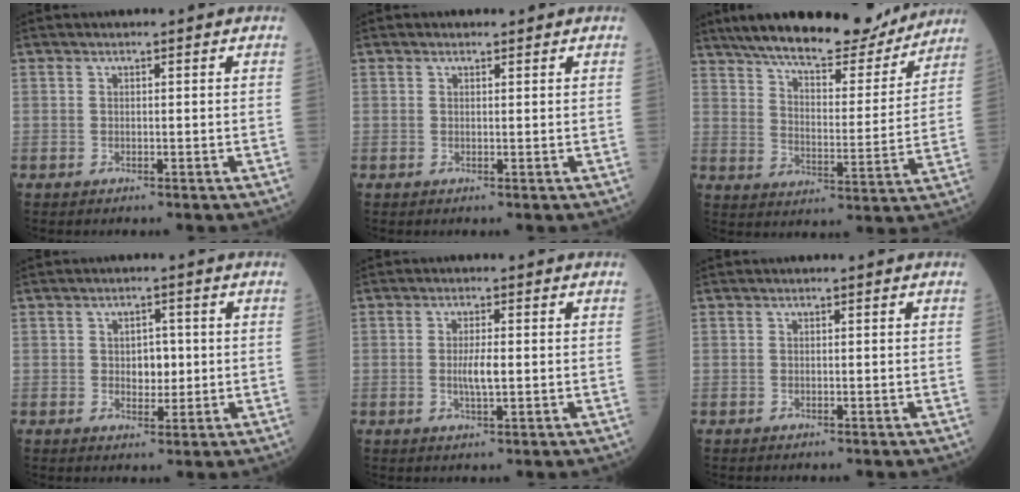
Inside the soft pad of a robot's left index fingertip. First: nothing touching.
{"total": 0.6, "force": [0.5, 0.3, 0.0], "torque": [-0.005, -0.004, 0.003]}
{"total": 20.5, "force": [17.8, 4.7, 8.9], "torque": [-0.139, -0.003, 0.252]}
{"total": 3.2, "force": [0.0, 2.2, 2.4], "torque": [-0.029, 0.002, 0.000]}
{"total": 3.1, "force": [-0.4, 0.5, 3.0], "torque": [-0.059, -0.006, -0.008]}
{"total": 0.0}